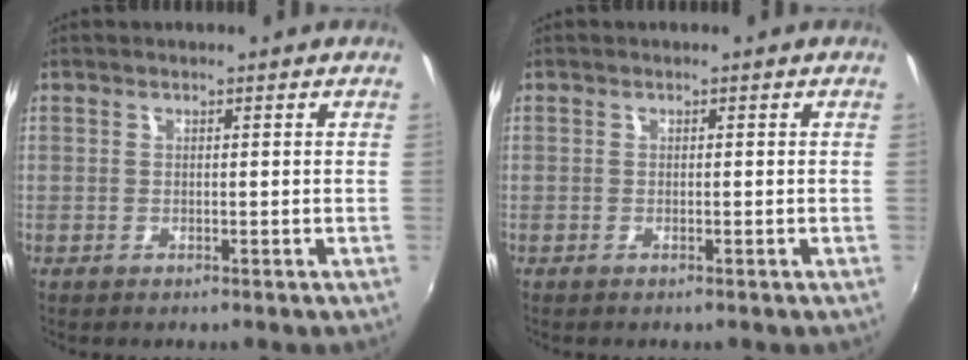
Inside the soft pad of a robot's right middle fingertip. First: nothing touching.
{"total": 0.0}